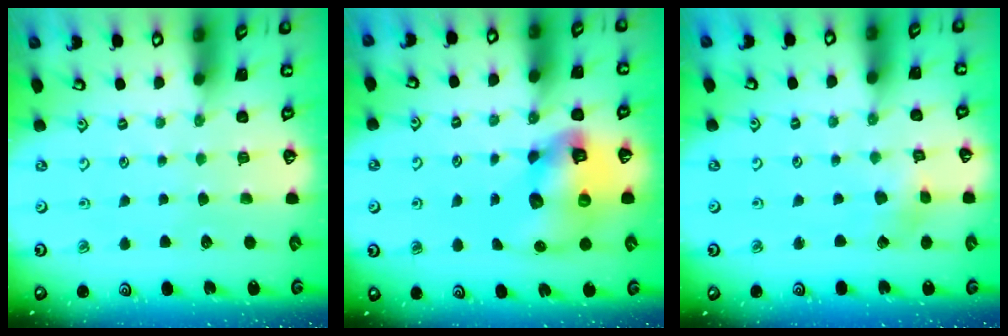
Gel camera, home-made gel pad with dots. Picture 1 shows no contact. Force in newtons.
{"total": 13.1, "press": 13.0, "slide": 2.0}
{"total": 2.7, "press": 2.7, "slide": 0.3}